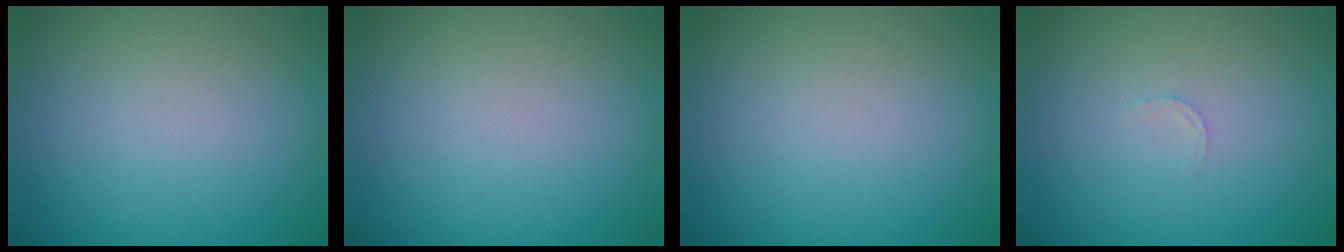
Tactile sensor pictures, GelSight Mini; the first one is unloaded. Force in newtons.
{"total": 0.0}
{"total": 0.0}
{"total": 0.7, "press": 0.6, "slide": 0.3}